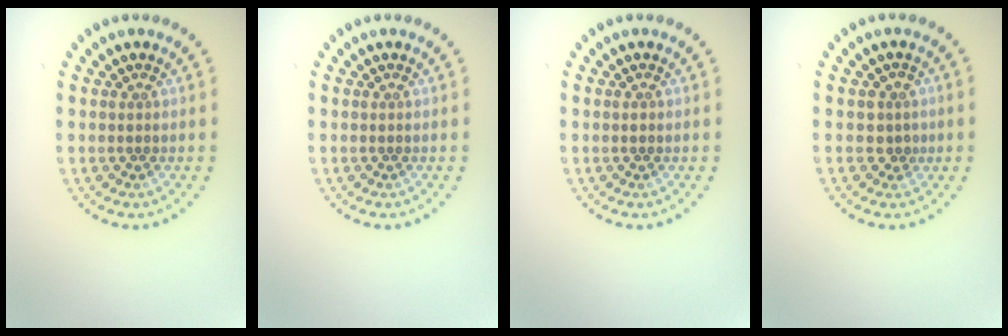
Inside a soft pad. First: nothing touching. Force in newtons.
{"total": 0.0}
{"total": 0.6, "press": 0.6, "slide": 0.1}
{"total": 1.4, "press": 1.2, "slide": 0.7}